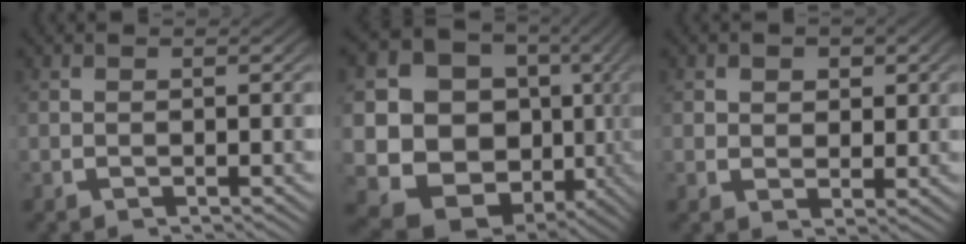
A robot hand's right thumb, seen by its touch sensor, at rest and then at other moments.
{"total": 20.4, "force": [-1.1, 16.2, 12.4], "torque": [-0.275, -0.071, -0.006]}
{"total": 2.0, "force": [0.8, 1.6, 1.0], "torque": [-0.007, -0.012, 0.022]}